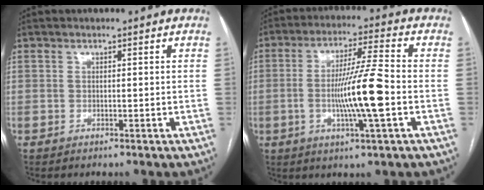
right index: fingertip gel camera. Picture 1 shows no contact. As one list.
[{"total": 11.3, "force": [-2.1, -0.1, 11.1], "torque": [-0.205, -0.003, -0.042]}]